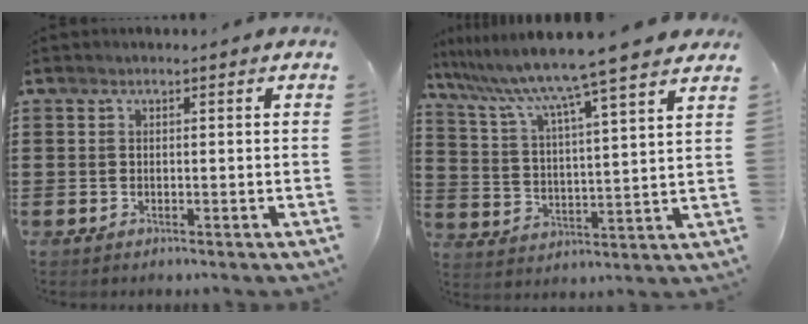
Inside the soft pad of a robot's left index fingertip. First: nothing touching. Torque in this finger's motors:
{"motor_torque": [1.17, -0.97, 1.01, 0.21]}